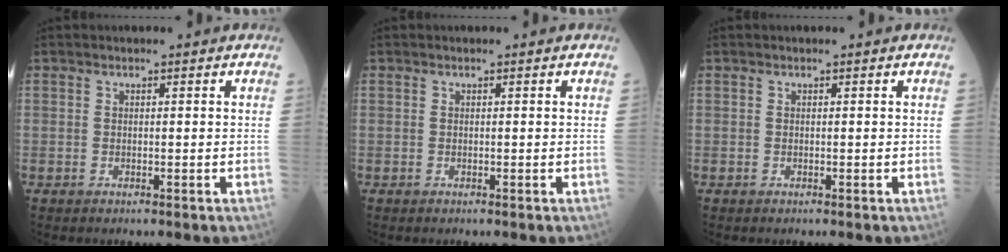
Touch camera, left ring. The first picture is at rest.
{"total": 0.0}
{"total": 0.0}